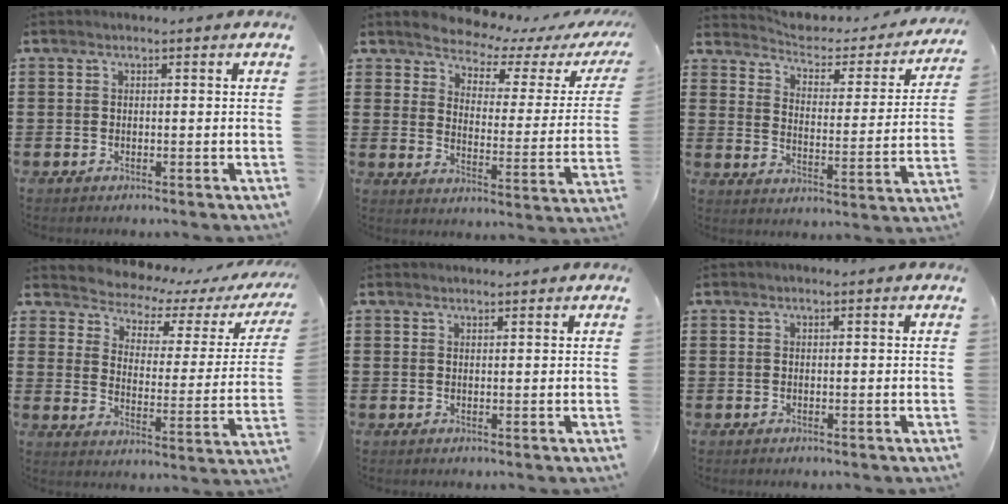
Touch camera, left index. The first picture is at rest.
{"total": 4.2, "force": [4.0, 0.7, 0.8], "torque": [-0.045, -0.029, 0.064]}
{"total": 3.2, "force": [2.9, 0.9, 1.1], "torque": [-0.042, -0.026, 0.040]}
{"total": 3.3, "force": [3.1, 1.1, 0.6], "torque": [-0.037, -0.028, 0.043]}
{"total": 1.1, "force": [1.1, 0.0, 0.1], "torque": [-0.004, -0.001, 0.021]}
{"total": 0.0}